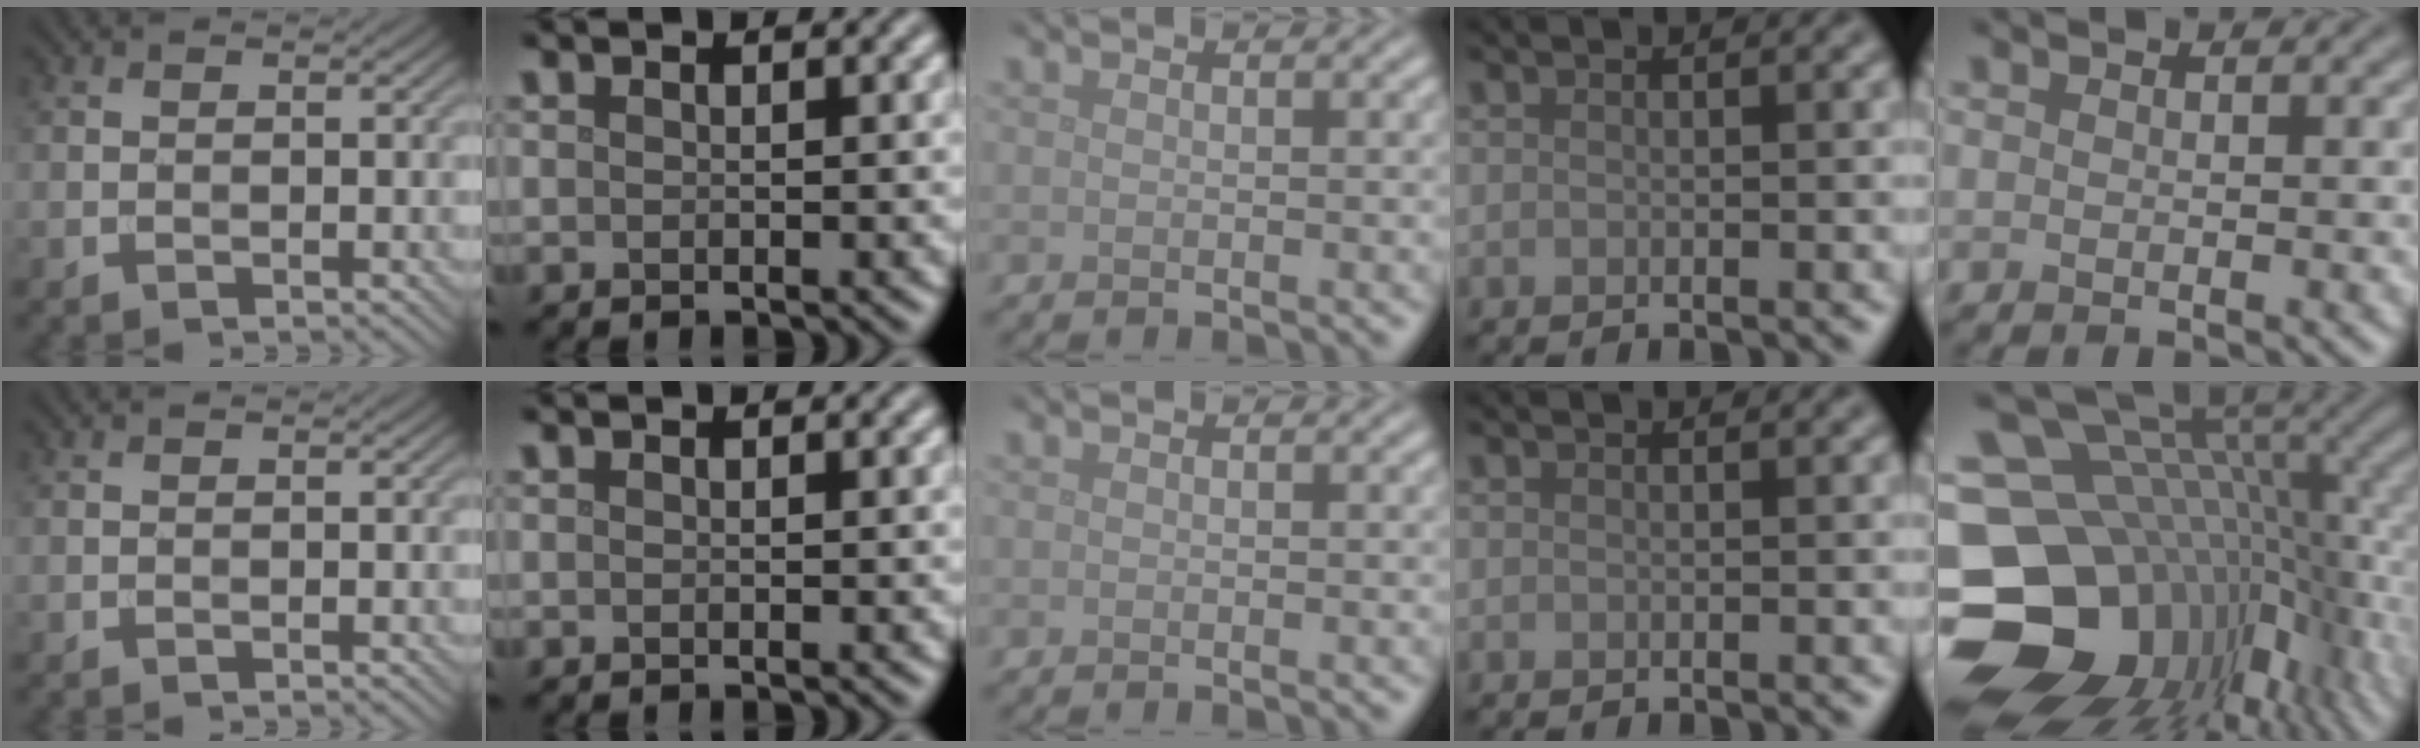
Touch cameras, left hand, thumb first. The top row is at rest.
{"little": {"total": 18.8, "force": [-4.4, 13.6, 12.2], "torque": [-0.236, -0.021, -0.043]}}